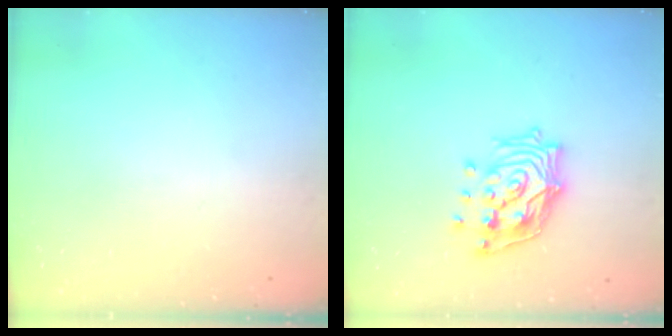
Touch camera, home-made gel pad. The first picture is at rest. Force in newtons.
{"total": 14.8, "press": 14.7, "slide": 2.0}